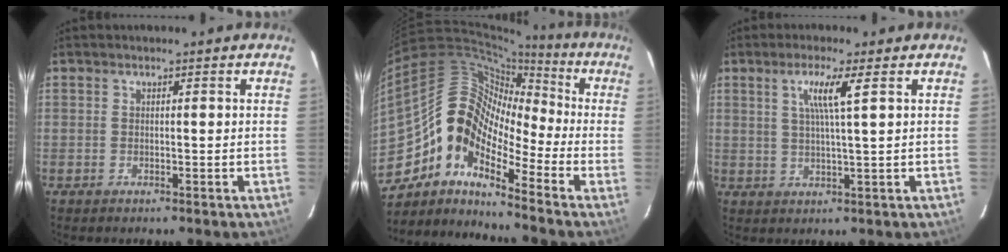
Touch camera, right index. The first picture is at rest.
{"total": 14.1, "force": [-6.6, 7.8, 9.8], "torque": [-0.163, 0.013, -0.145]}
{"total": 5.1, "force": [2.1, -0.6, 4.6], "torque": [-0.085, 0.000, 0.037]}